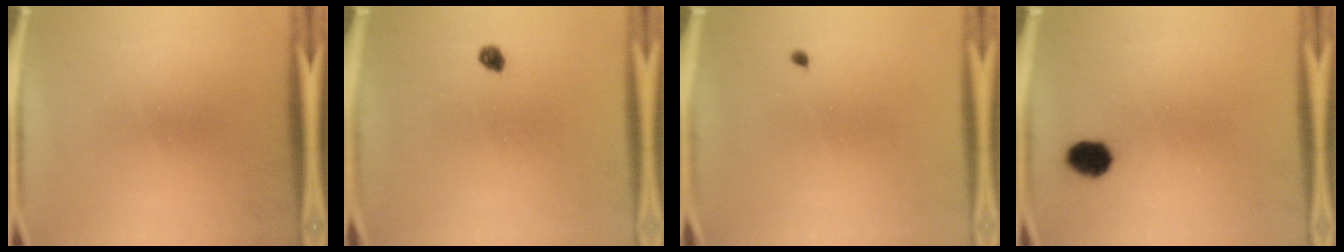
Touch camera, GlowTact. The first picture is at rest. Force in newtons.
{"total": 1.7}
{"total": 0.5}
{"total": 5.6}